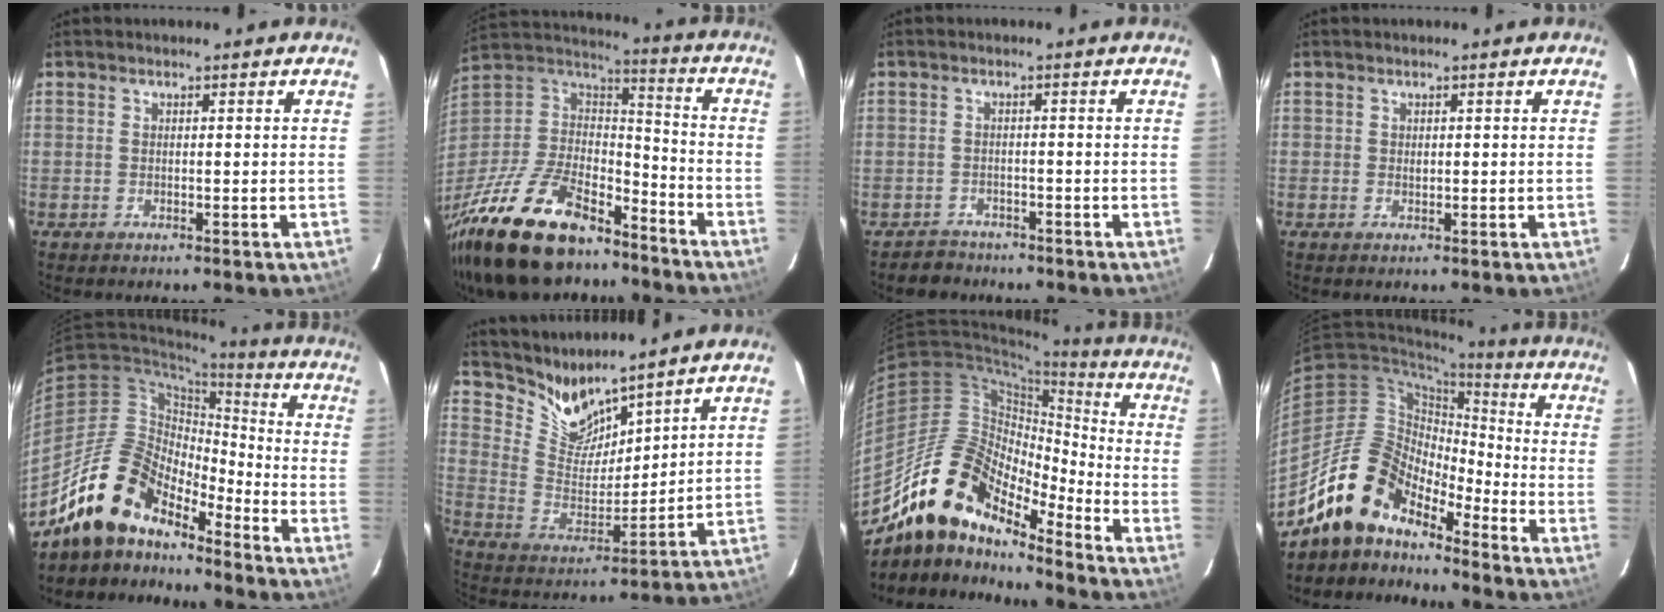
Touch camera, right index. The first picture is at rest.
{"total": 30.1, "force": [-21.6, 13.1, 16.4], "torque": [-0.351, -0.015, -0.354]}
{"total": 3.3, "force": [-2.5, 2.2, -0.4], "torque": [0.001, 0.019, -0.038]}
{"total": 0.8, "force": [0.2, 0.7, 0.2], "torque": [-0.003, 0.001, 0.004]}
{"total": 15.4, "force": [-12.9, 5.9, 6.1], "torque": [-0.120, 0.014, -0.240]}
{"total": 9.5, "force": [8.8, 2.1, 2.7], "torque": [-0.060, -0.017, 0.181]}
{"total": 18.0, "force": [-14.1, 6.4, 9.1], "torque": [-0.153, 0.000, -0.274]}
{"total": 15.1, "force": [-12.6, 5.9, 5.7], "torque": [-0.109, 0.016, -0.238]}